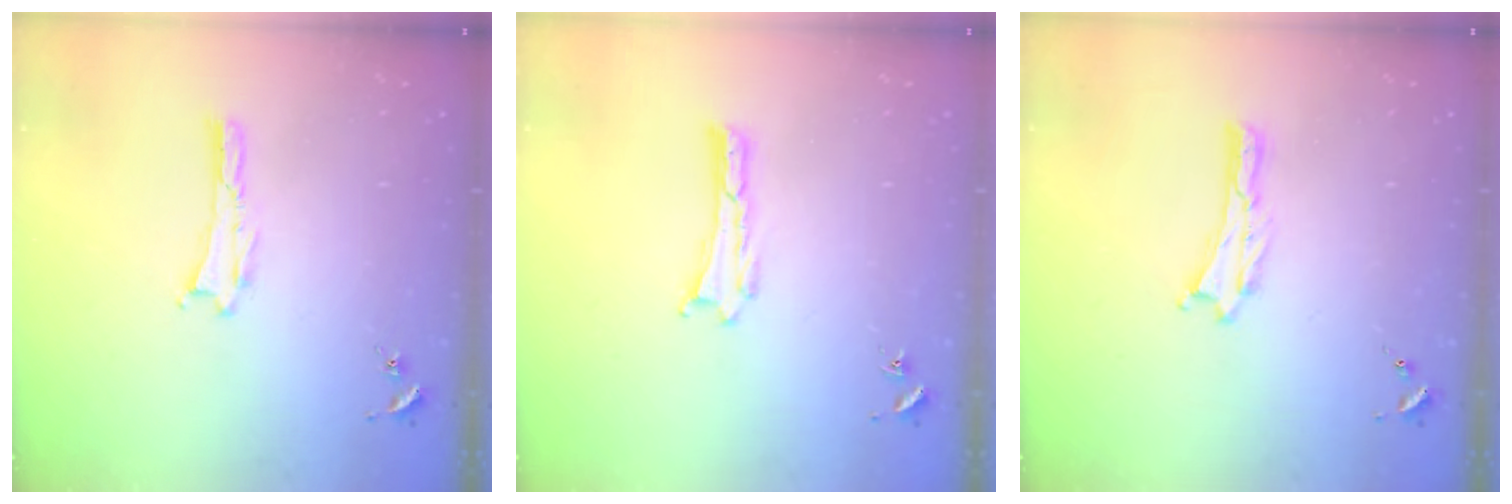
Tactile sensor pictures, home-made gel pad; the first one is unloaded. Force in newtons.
{"total": 0.0}
{"total": 0.0}